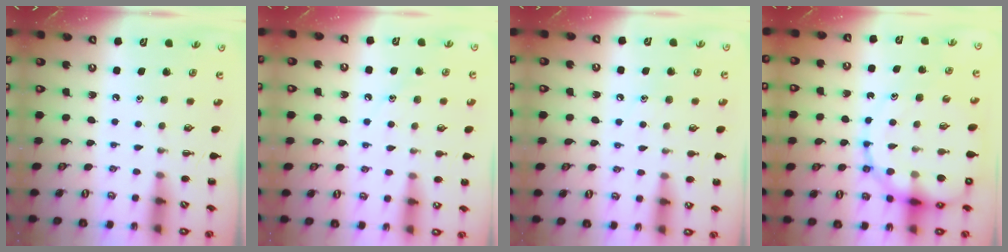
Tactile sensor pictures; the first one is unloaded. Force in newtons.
{"total": 8.4, "press": 8.2, "slide": 1.5}
{"total": 7.3, "press": 7.1, "slide": 1.6}
{"total": 19.7, "press": 19.2, "slide": 4.6}